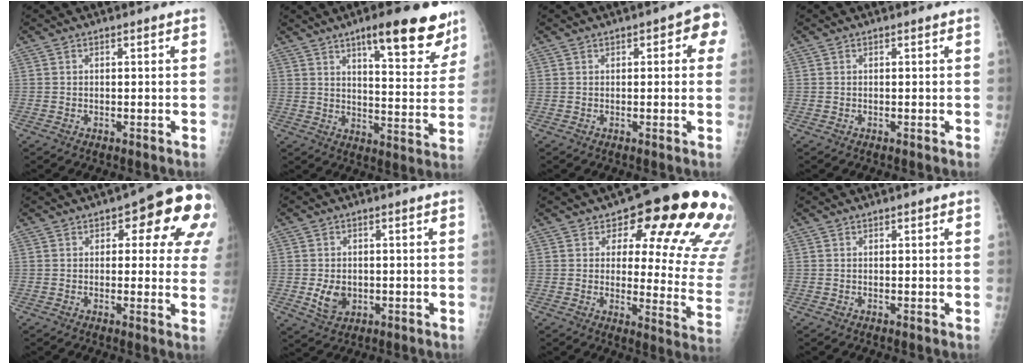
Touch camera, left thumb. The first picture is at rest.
{"total": 17.2, "force": [11.2, 4.7, 12.2], "torque": [-0.121, -0.061, 0.158]}
{"total": 5.4, "force": [1.6, 2.5, 4.6], "torque": [-0.028, 0.008, 0.009]}
{"total": 0.0}
{"total": 15.6, "force": [5.4, 6.9, 12.9], "torque": [-0.107, -0.003, 0.052]}
{"total": 4.9, "force": [-0.8, 3.7, 3.1], "torque": [-0.042, -0.003, -0.005]}
{"total": 22.5, "force": [12.6, 9.1, 16.3], "torque": [-0.157, -0.069, 0.150]}
{"total": 1.0, "force": [0.5, 0.4, 0.7], "torque": [-0.004, 0.002, 0.004]}